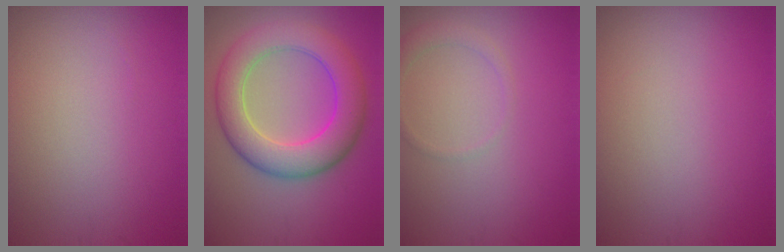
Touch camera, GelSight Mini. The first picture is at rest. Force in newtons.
{"total": 7.4, "press": 7.4, "slide": 0.1}
{"total": 1.4, "press": 1.4, "slide": 0.0}
{"total": 0.0}